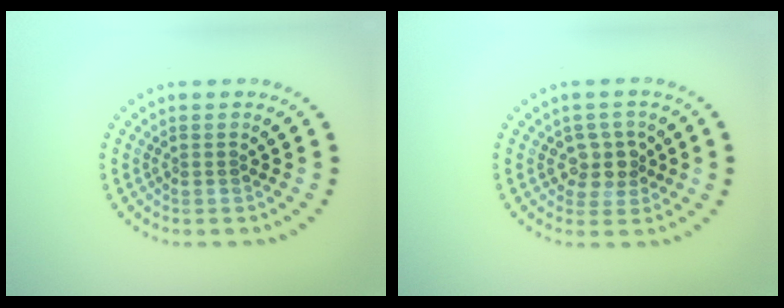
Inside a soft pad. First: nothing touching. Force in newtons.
{"total": 2.7, "press": 2.3, "slide": 1.3}